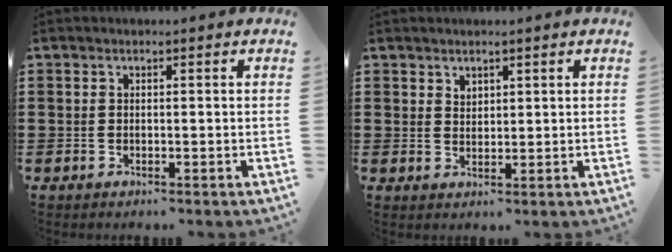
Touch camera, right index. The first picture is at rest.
{"total": 0.7, "force": [0.6, 0.4, 0.1], "torque": [-0.004, -0.001, 0.012]}